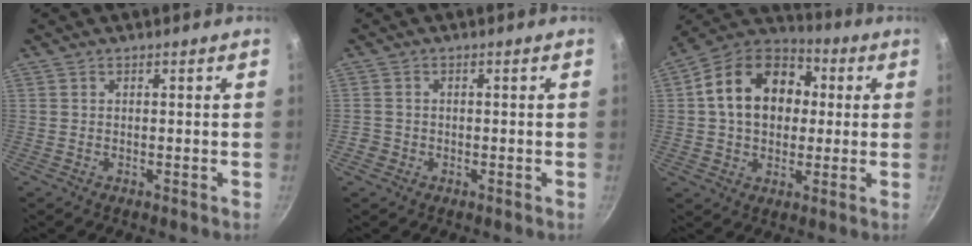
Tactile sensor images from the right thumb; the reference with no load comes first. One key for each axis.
{"total": 1.9, "fx": -0.8, "fy": 1.6, "fz": 0.4, "tx": -0.005, "ty": 0.006, "tz": -0.014}
{"total": 17.7, "fx": 2.7, "fy": 13.2, "fz": 11.4, "tx": -0.169, "ty": 0.029, "tz": 0.030}